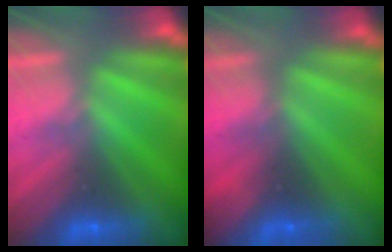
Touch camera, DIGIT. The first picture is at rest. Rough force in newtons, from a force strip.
{"total": 6.7}